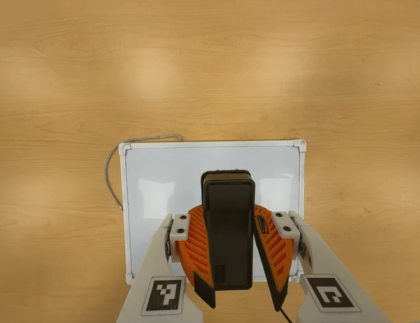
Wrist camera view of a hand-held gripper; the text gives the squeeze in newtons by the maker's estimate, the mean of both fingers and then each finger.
{"total": 11.5, "left": 10.3, "right": 12.7}